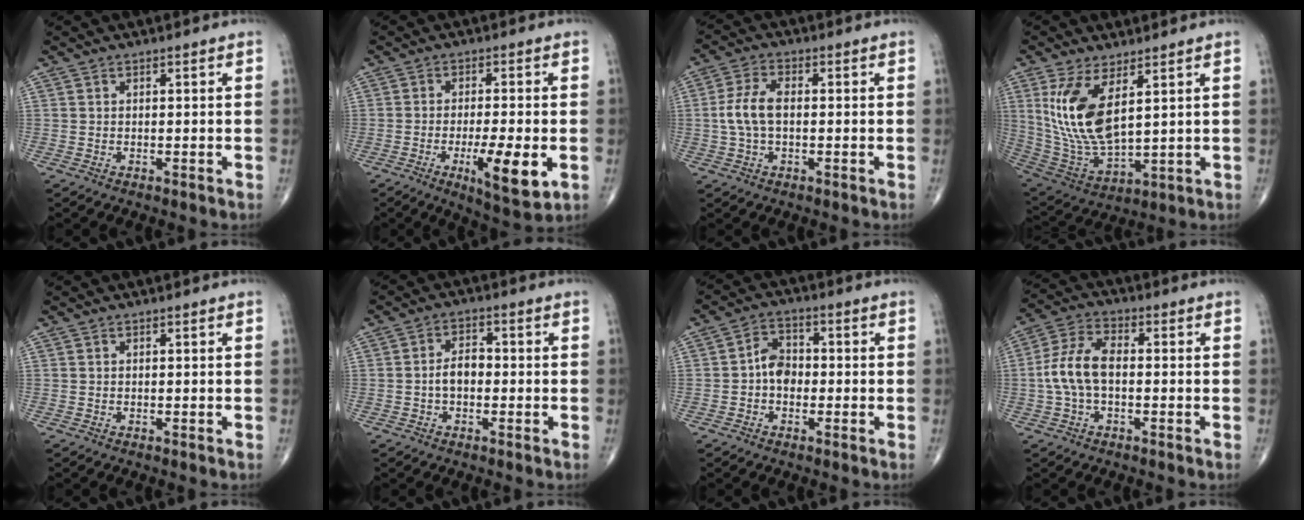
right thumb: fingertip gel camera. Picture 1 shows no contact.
{"total": 10.3, "force": [-3.0, 2.5, 9.6], "torque": [-0.150, -0.012, -0.044]}
{"total": 6.5, "force": [-0.2, 3.5, 5.4], "torque": [-0.123, 0.017, -0.008]}
{"total": 14.5, "force": [4.7, 6.2, 12.2], "torque": [-0.246, -0.030, 0.111]}
{"total": 0.0}
{"total": 4.2, "force": [-0.8, 2.6, 3.2], "torque": [-0.047, 0.019, -0.020]}
{"total": 5.1, "force": [-0.9, 3.9, 3.3], "torque": [-0.037, 0.020, -0.027]}
{"total": 8.8, "force": [-0.8, 4.7, 7.4], "torque": [-0.159, 0.030, -0.021]}